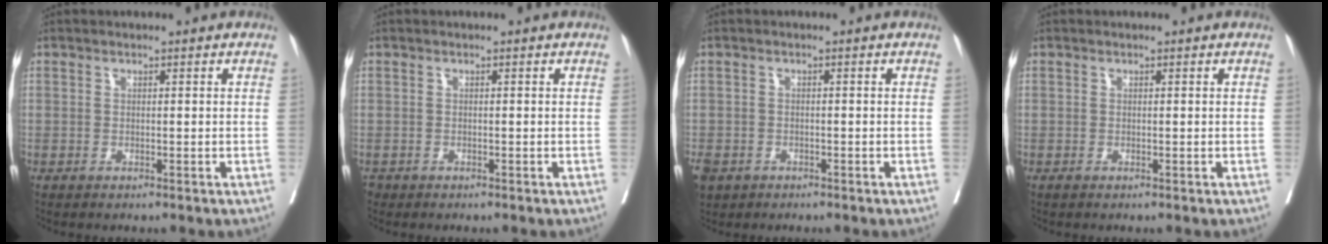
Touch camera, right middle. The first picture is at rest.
{"total": 1.0, "force": [-0.8, 0.7, 0.1], "torque": [-0.009, 0.000, -0.014]}
{"total": 7.0, "force": [-3.8, 5.3, 2.3], "torque": [-0.073, -0.007, -0.059]}
{"total": 0.0}